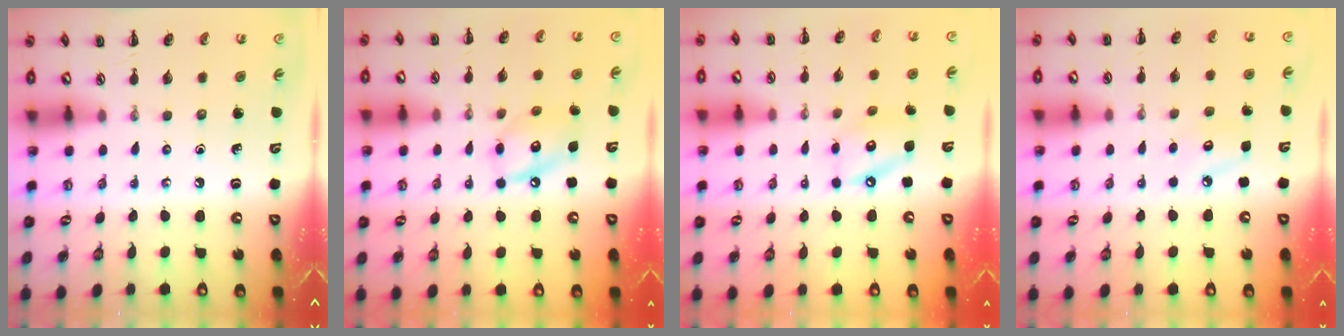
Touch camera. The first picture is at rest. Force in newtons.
{"total": 10.8, "press": 10.8, "slide": 0.7}
{"total": 9.9, "press": 9.8, "slide": 1.4}
{"total": 4.5, "press": 4.4, "slide": 1.0}